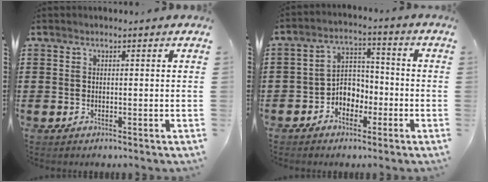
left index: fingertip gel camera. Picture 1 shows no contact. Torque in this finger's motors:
{"motor_torque": [0.22, 0.19, 0.26, 0.05]}